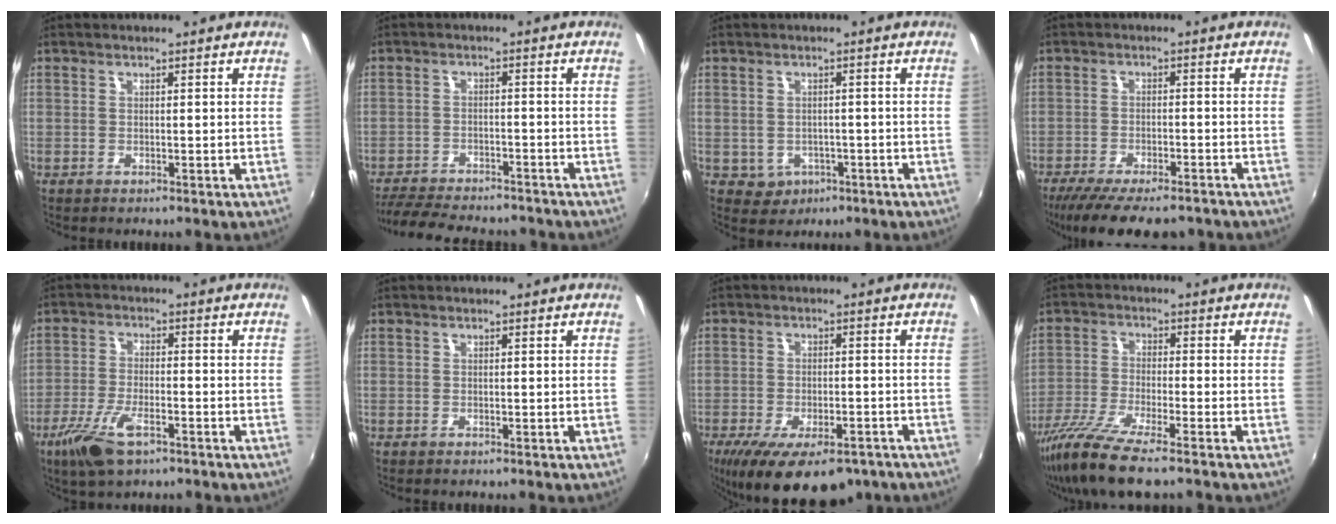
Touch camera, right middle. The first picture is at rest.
{"total": 13.2, "force": [-11.6, 3.2, 5.3], "torque": [-0.120, -0.021, -0.176]}
{"total": 4.2, "force": [-1.3, 3.7, 1.2], "torque": [-0.036, 0.001, -0.006]}
{"total": 13.9, "force": [-11.2, 3.8, 7.4], "torque": [-0.154, -0.042, -0.174]}
{"total": 9.0, "force": [-5.2, 3.2, 6.6], "torque": [-0.153, -0.018, -0.100]}
{"total": 0.0}
{"total": 17.4, "force": [-11.7, 7.2, 10.7], "torque": [-0.207, -0.041, -0.168]}
{"total": 11.0, "force": [-8.2, 1.2, 7.3], "torque": [-0.164, -0.035, -0.157]}